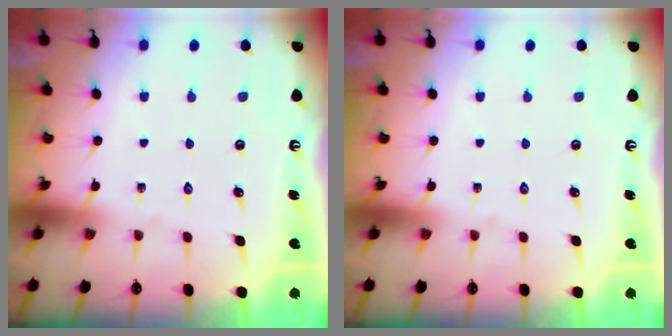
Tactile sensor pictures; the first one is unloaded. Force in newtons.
{"total": 0.0}